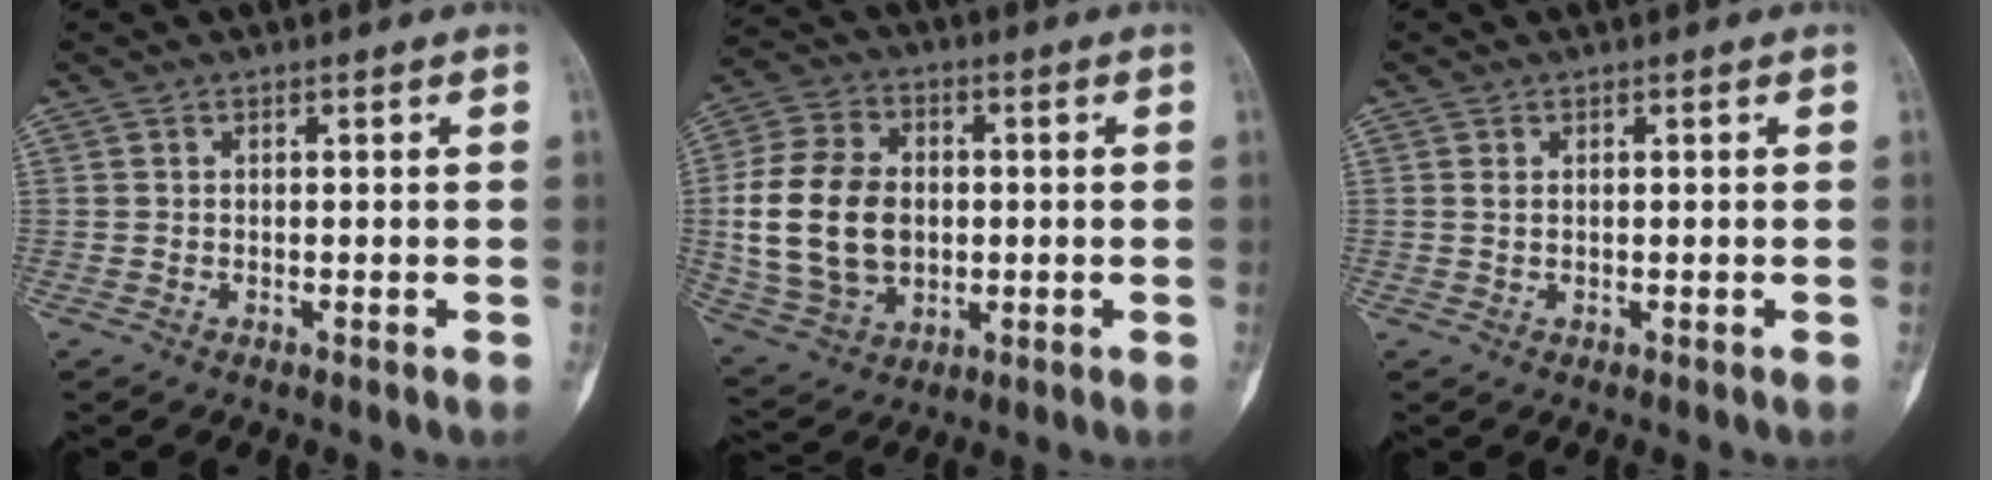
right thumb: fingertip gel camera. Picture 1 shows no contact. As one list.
[{"total": 17.6, "force": [0.1, 12.8, 12.1], "torque": [-0.216, 0.007, 0.010]}, {"total": 0.9, "force": [0.3, 0.4, 0.7], "torque": [-0.017, 0.003, 0.010]}]